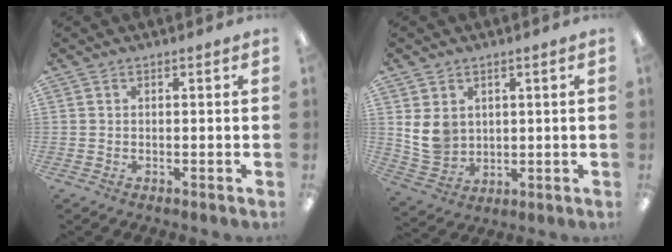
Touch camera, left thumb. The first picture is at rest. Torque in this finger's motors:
{"motor_torque": [0.87, 1.52, 0.68, -0.49, 0.03]}